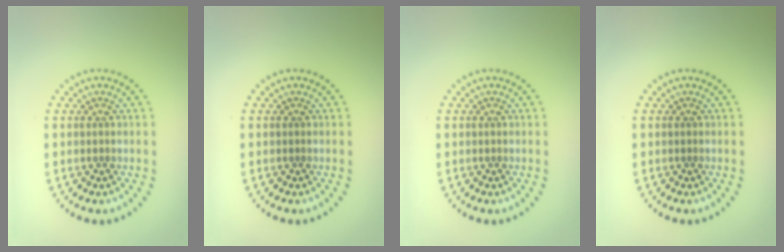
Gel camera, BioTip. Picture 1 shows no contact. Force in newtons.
{"total": 0.0}
{"total": 0.0}
{"total": 0.0}